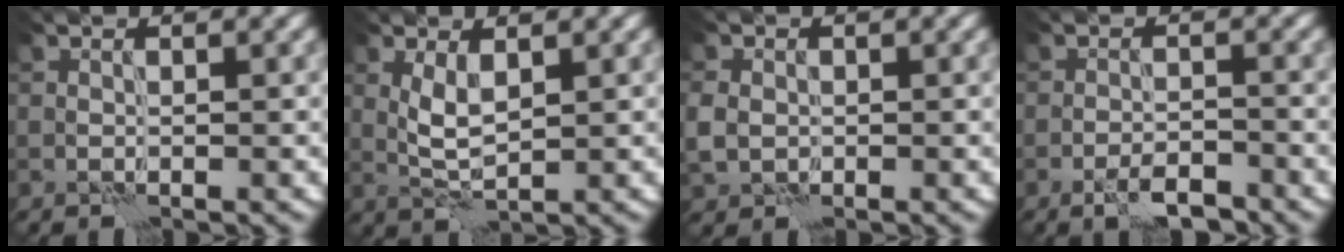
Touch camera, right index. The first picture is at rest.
{"total": 2.7, "force": [0.6, 0.9, 2.4], "torque": [-0.056, -0.001, 0.015]}
{"total": 2.6, "force": [-0.2, 2.3, 1.3], "torque": [-0.035, 0.001, -0.007]}
{"total": 3.1, "force": [-2.2, 0.7, 2.1], "torque": [-0.038, 0.005, -0.042]}